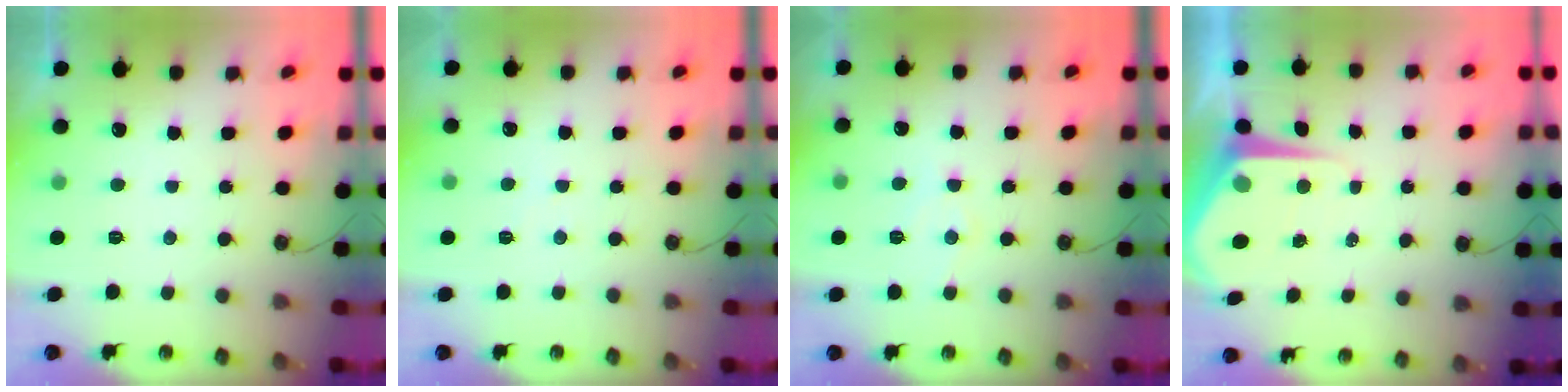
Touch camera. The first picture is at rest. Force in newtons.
{"total": 2.6, "press": 2.6, "slide": 0.4}
{"total": 7.3, "press": 7.3, "slide": 0.4}
{"total": 7.8, "press": 7.7, "slide": 0.7}